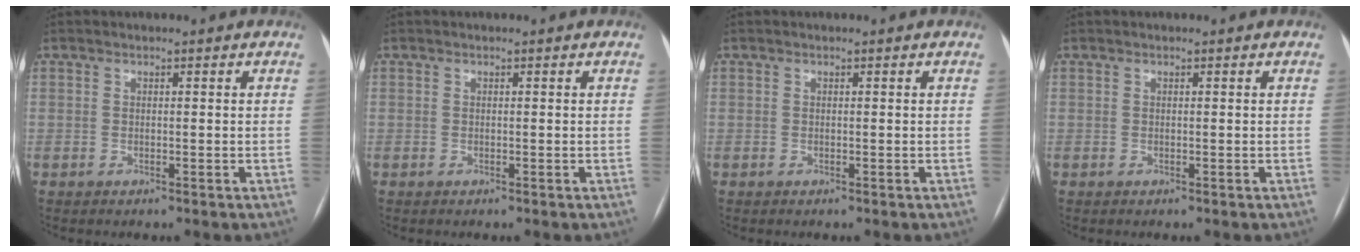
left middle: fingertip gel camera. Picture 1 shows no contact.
{"total": 0.0}
{"total": 0.0}
{"total": 0.0}